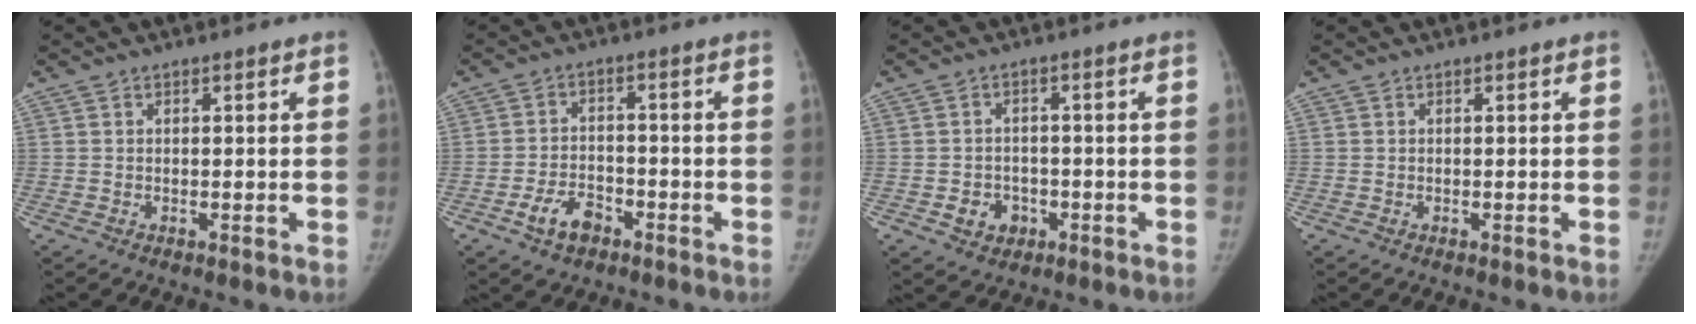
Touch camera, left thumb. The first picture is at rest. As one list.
[{"total": 6.2, "force": [-3.6, 3.9, 3.3], "torque": [-0.050, 0.026, -0.060]}, {"total": 4.7, "force": [-1.8, 4.0, 1.8], "torque": [-0.006, 0.013, -0.022]}, {"total": 0.0}]